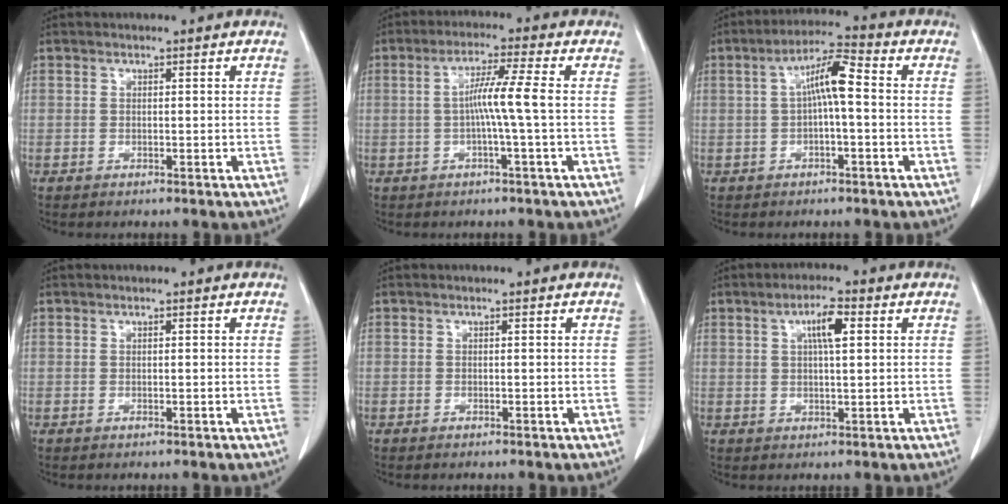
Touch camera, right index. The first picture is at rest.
{"total": 6.2, "force": [-0.3, -0.8, 6.1], "torque": [-0.115, 0.009, -0.004]}
{"total": 7.1, "force": [0.4, 1.5, 6.9], "torque": [-0.133, 0.026, 0.006]}
{"total": 0.7, "force": [0.0, 0.3, 0.6], "torque": [-0.019, 0.003, 0.004]}
{"total": 0.0}
{"total": 5.5, "force": [1.8, 1.3, 5.0], "torque": [-0.093, 0.007, 0.033]}